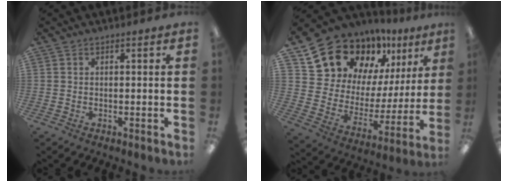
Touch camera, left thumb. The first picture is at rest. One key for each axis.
{"total": 15.5, "fx": 13.1, "fy": 7.7, "fz": 3.1, "tx": -0.090, "ty": -0.112, "tz": 0.239}